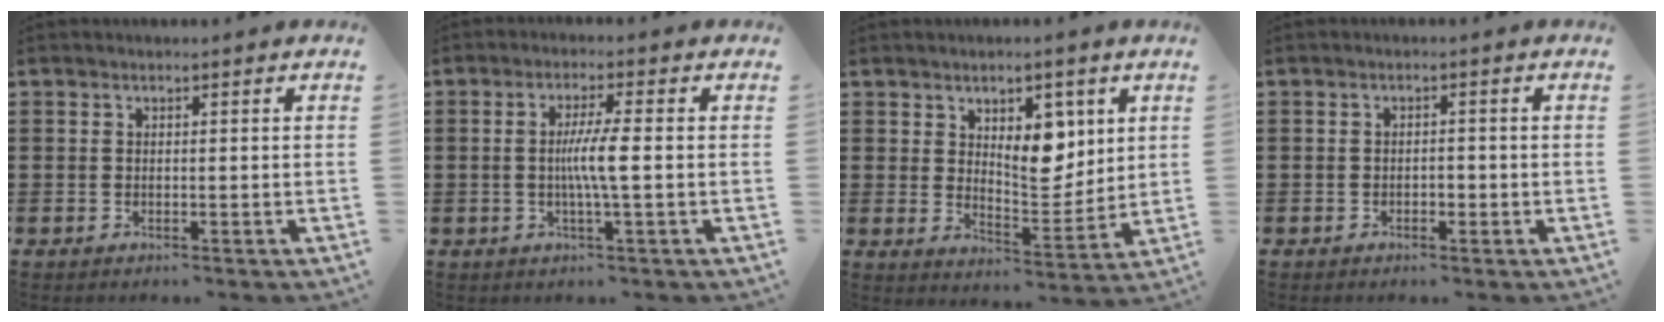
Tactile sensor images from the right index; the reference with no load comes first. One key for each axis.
{"total": 5.1, "fx": -0.4, "fy": 0.0, "fz": 5.1, "tx": -0.090, "ty": -0.006, "tz": -0.010}
{"total": 7.8, "fx": 3.6, "fy": 4.6, "fz": 5.2, "tx": -0.077, "ty": -0.013, "tz": 0.057}
{"total": 1.3, "fx": -0.7, "fy": 0.7, "fz": 0.9, "tx": -0.018, "ty": 0.000, "tz": -0.013}